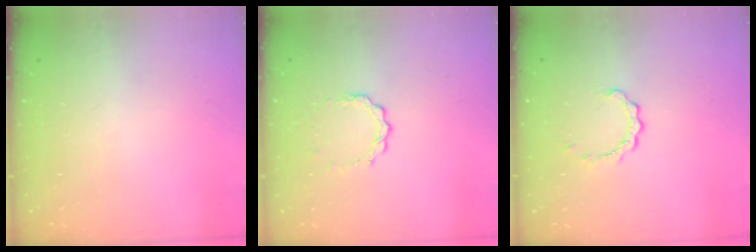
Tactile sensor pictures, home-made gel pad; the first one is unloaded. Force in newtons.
{"total": 4.9, "press": 4.9, "slide": 0.5}
{"total": 2.9, "press": 2.9, "slide": 0.4}